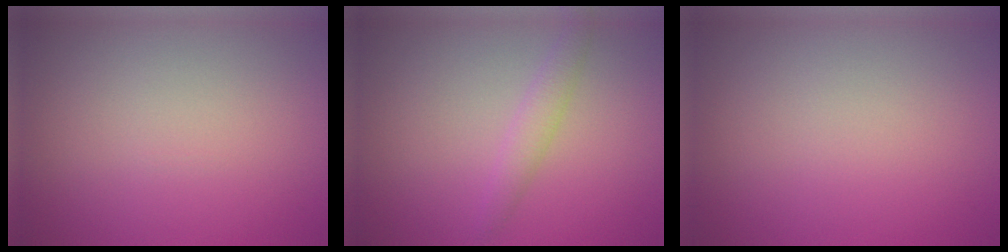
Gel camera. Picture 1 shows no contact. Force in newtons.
{"total": 1.7, "press": 1.7, "slide": 0.1}
{"total": 0.0}